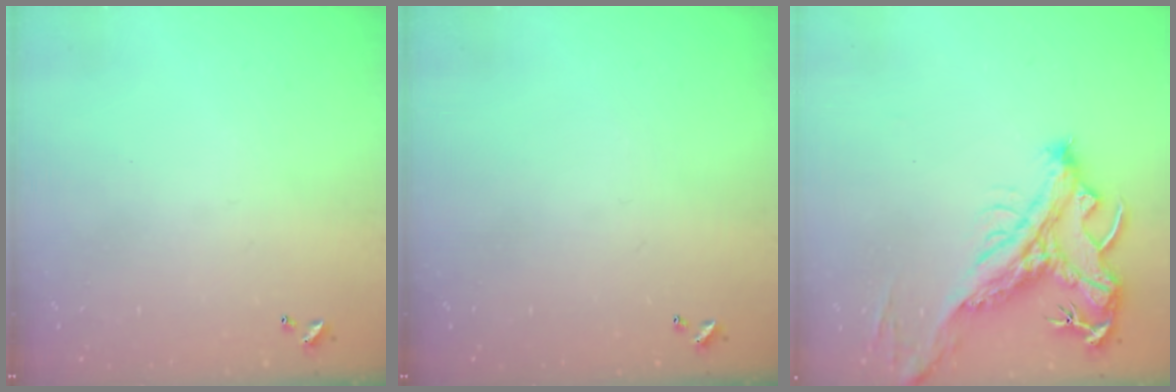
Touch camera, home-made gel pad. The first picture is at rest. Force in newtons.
{"total": 0.0}
{"total": 4.9, "press": 4.7, "slide": 1.6}